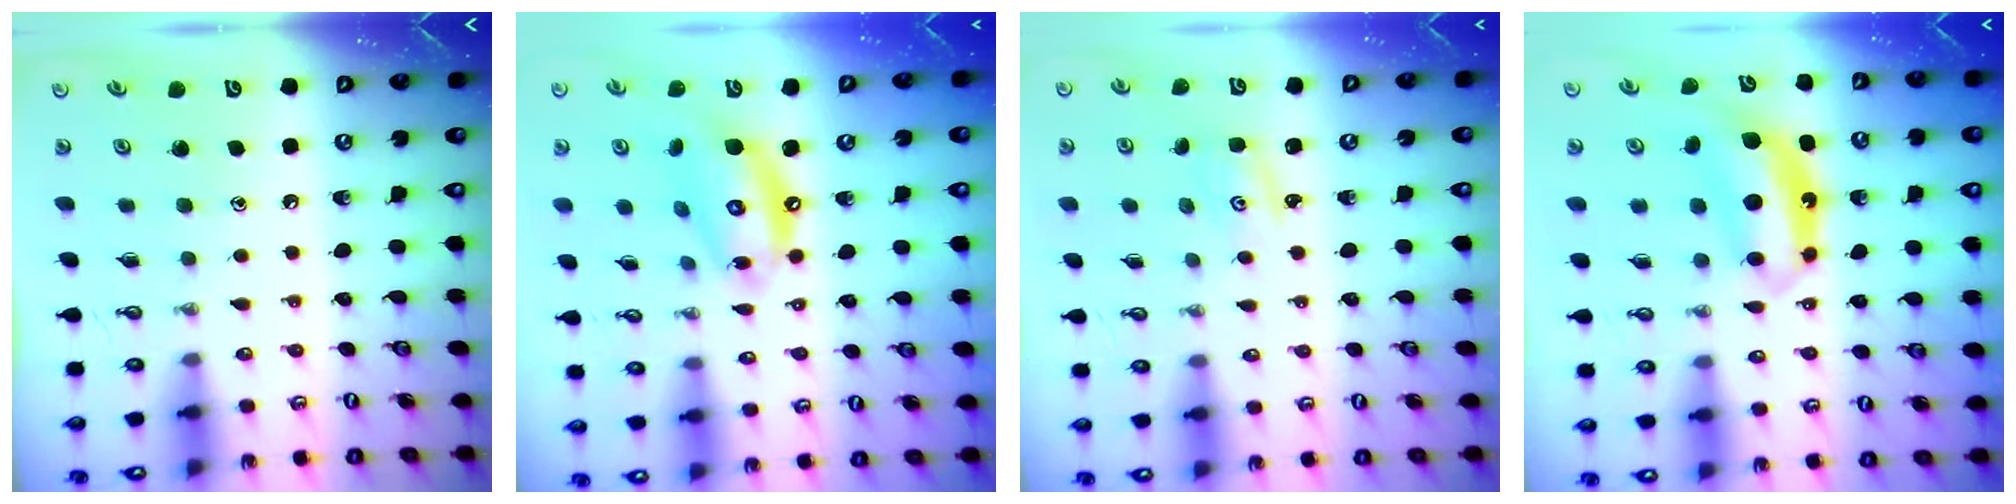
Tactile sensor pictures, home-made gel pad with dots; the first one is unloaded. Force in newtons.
{"total": 13.8, "press": 13.7, "slide": 1.5}
{"total": 1.3, "press": 1.3, "slide": 0.2}
{"total": 7.0, "press": 7.0, "slide": 0.2}